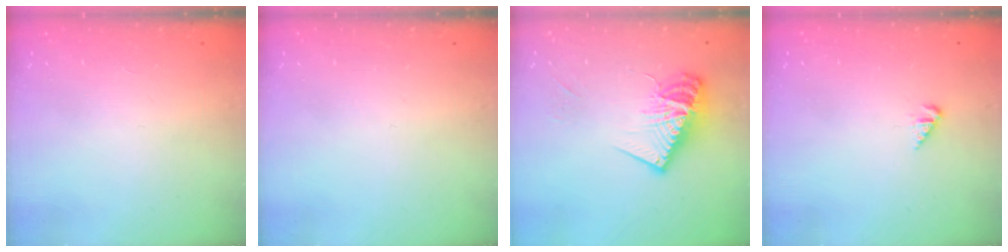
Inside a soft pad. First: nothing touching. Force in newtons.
{"total": 0.0}
{"total": 13.5, "press": 13.4, "slide": 1.6}
{"total": 1.6, "press": 1.6, "slide": 0.3}